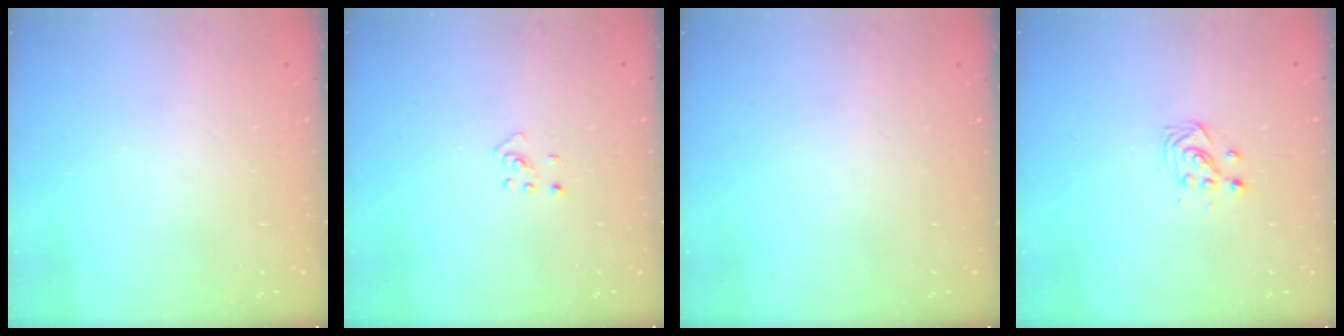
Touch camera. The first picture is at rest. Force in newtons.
{"total": 2.7, "press": 2.7, "slide": 0.5}
{"total": 0.0}
{"total": 2.7, "press": 2.7, "slide": 0.3}